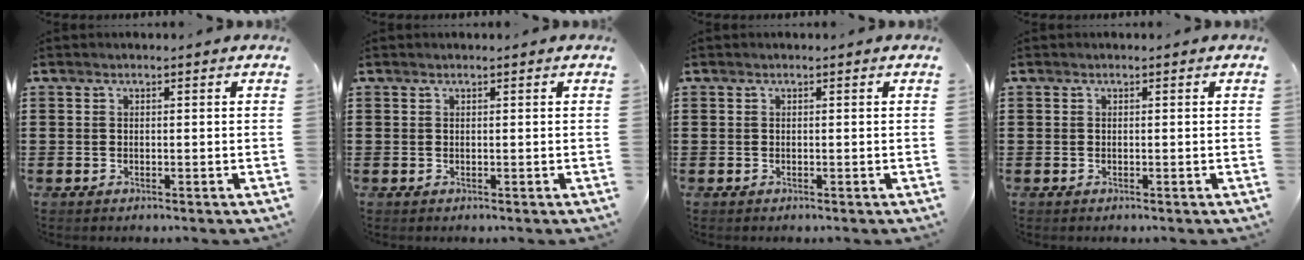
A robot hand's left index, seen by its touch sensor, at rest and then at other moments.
{"total": 0.0}
{"total": 0.0}
{"total": 0.0}